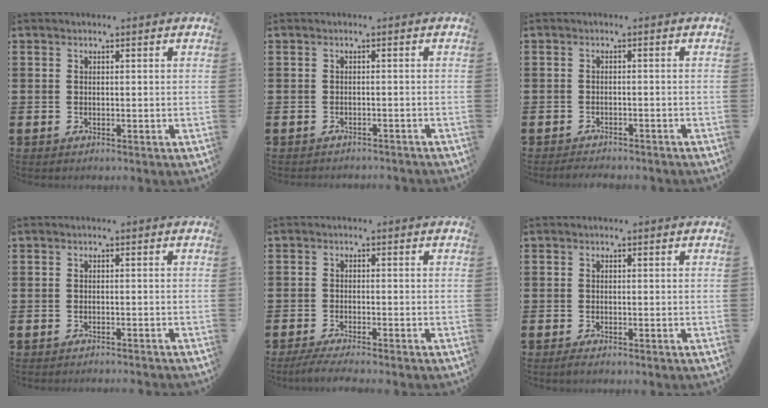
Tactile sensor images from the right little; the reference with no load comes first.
{"total": 0.9, "force": [-0.9, 0.0, 0.0], "torque": [-0.002, 0.001, -0.019]}
{"total": 1.3, "force": [-1.3, 0.1, 0.1], "torque": [-0.007, 0.002, -0.027]}
{"total": 0.7, "force": [-0.7, -0.2, 0.0], "torque": [0.001, 0.000, -0.014]}
{"total": 2.2, "force": [-1.7, 0.0, 1.4], "torque": [-0.021, 0.000, -0.030]}
{"total": 0.7, "force": [-0.3, 0.1, 0.6], "torque": [-0.011, -0.002, -0.006]}